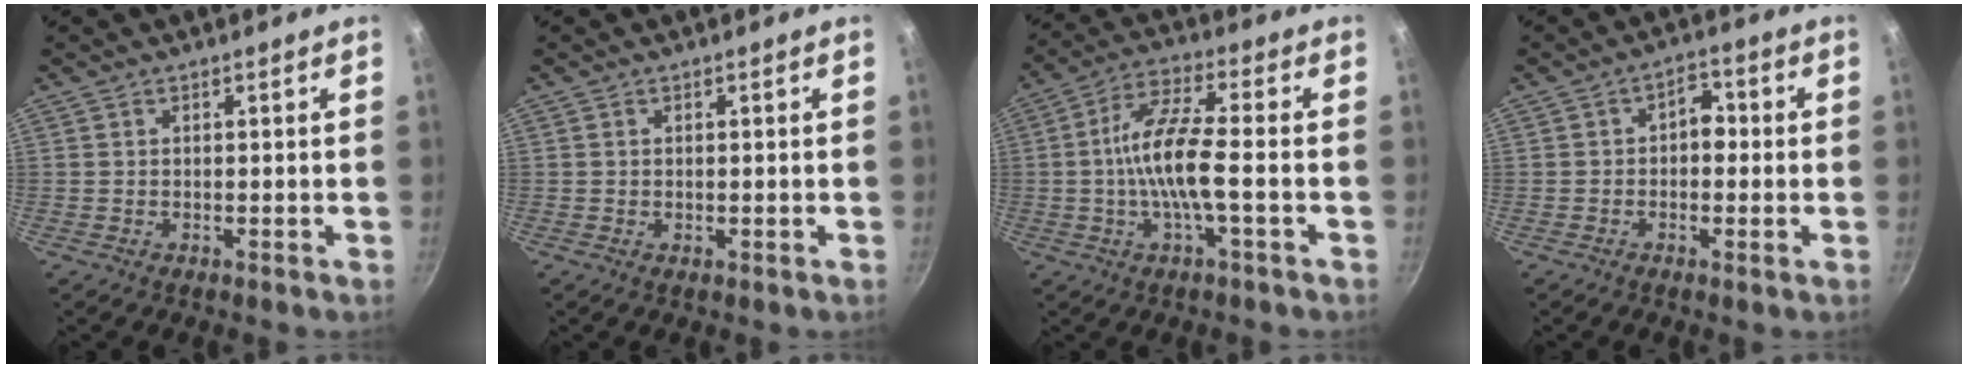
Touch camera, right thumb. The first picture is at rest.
{"total": 0.0}
{"total": 11.1, "force": [-1.8, 2.7, 10.6], "torque": [-0.207, 0.026, -0.048]}
{"total": 4.7, "force": [0.0, 3.2, 3.5], "torque": [-0.028, 0.011, -0.008]}